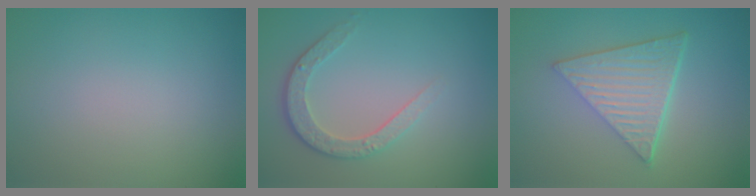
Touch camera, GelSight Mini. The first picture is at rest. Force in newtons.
{"total": 3.5, "press": 2.8, "slide": 2.2}
{"total": 6.6, "press": 4.5, "slide": 4.8}